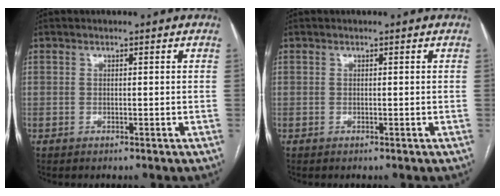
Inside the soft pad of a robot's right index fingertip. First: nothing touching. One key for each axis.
{"total": 0.0}